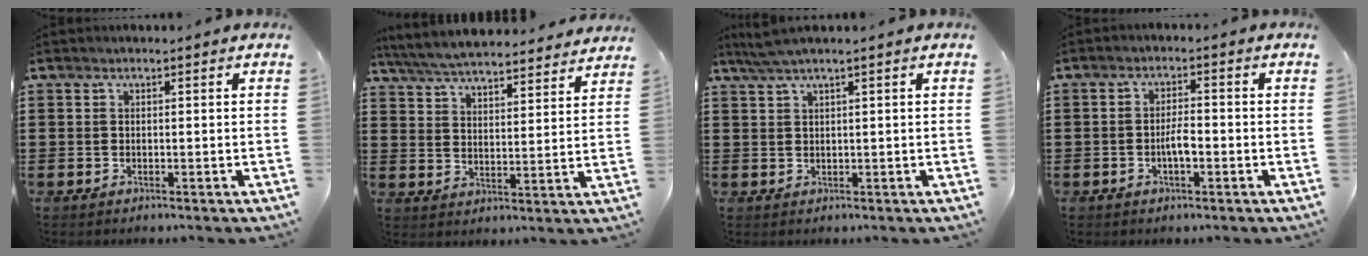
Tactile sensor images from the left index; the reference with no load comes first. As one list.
[{"total": 5.9, "force": [5.8, 0.1, 1.2], "torque": [-0.051, -0.033, 0.101]}, {"total": 2.1, "force": [1.2, -0.2, 1.7], "torque": [-0.033, -0.001, 0.022]}, {"total": 3.1, "force": [-1.0, 1.0, 2.8], "torque": [-0.060, 0.004, -0.022]}]